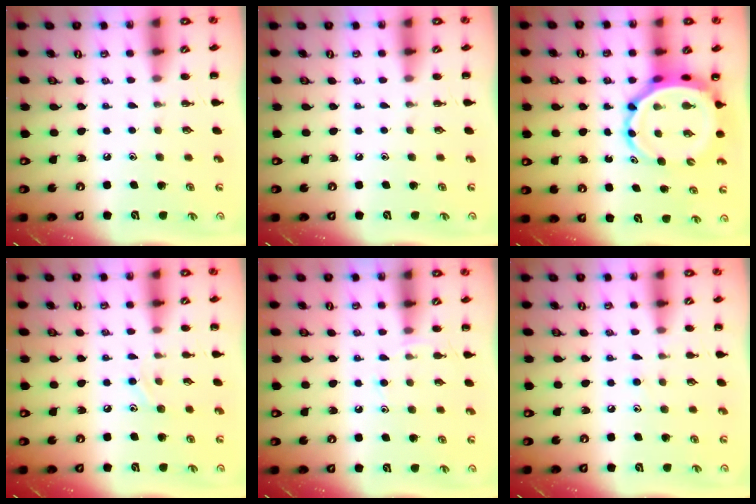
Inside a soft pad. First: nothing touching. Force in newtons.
{"total": 0.0}
{"total": 8.0, "press": 7.6, "slide": 2.7}
{"total": 6.0, "press": 5.8, "slide": 1.6}
{"total": 6.3, "press": 6.0, "slide": 1.9}
{"total": 6.7, "press": 6.3, "slide": 2.4}